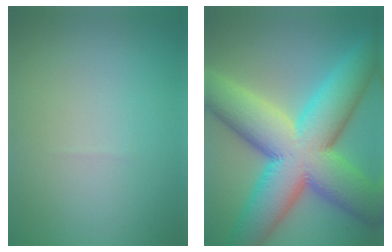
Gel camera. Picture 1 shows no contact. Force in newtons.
{"total": 16.5, "press": 16.5, "slide": 0.3}